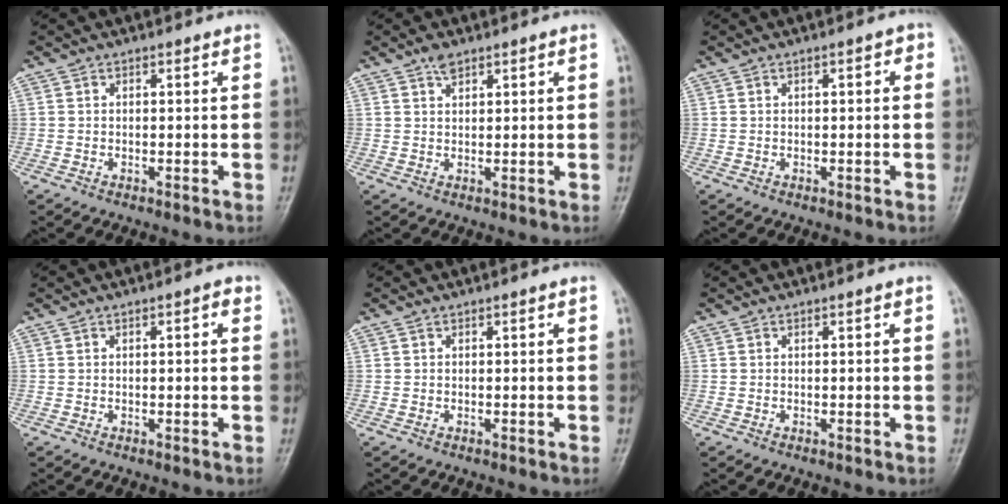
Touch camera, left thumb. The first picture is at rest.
{"total": 2.0, "force": [1.5, 1.0, 0.9], "torque": [-0.009, -0.002, 0.027]}
{"total": 1.9, "force": [0.5, 0.8, 1.7], "torque": [-0.019, 0.003, 0.003]}
{"total": 1.6, "force": [0.4, 0.5, 1.4], "torque": [-0.020, 0.003, 0.003]}
{"total": 0.0}
{"total": 0.0}